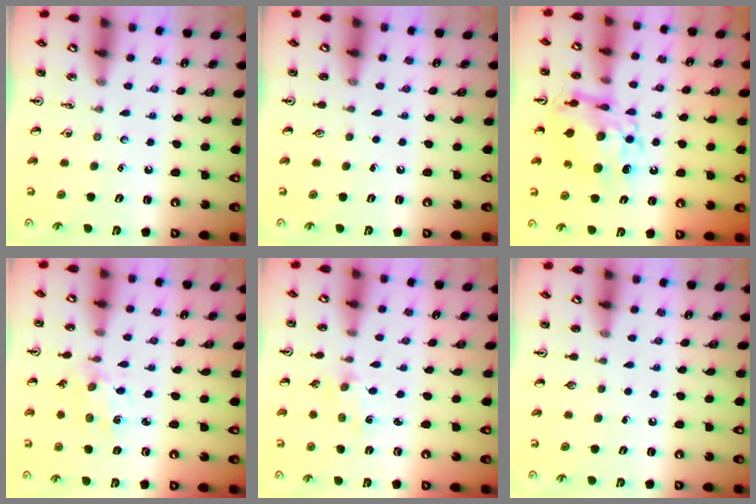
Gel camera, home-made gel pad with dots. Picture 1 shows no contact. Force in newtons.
{"total": 0.0}
{"total": 12.0, "press": 12.0, "slide": 1.1}
{"total": 1.7, "press": 1.6, "slide": 0.1}
{"total": 1.4, "press": 1.4, "slide": 0.3}
{"total": 0.0}